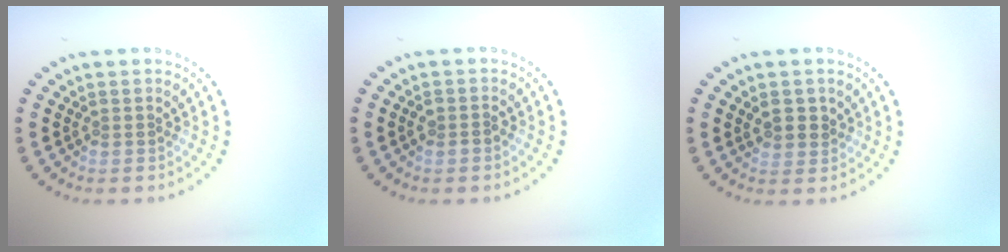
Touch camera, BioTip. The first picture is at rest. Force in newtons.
{"total": 1.2, "press": 1.1, "slide": 0.4}
{"total": 1.6, "press": 1.4, "slide": 0.8}